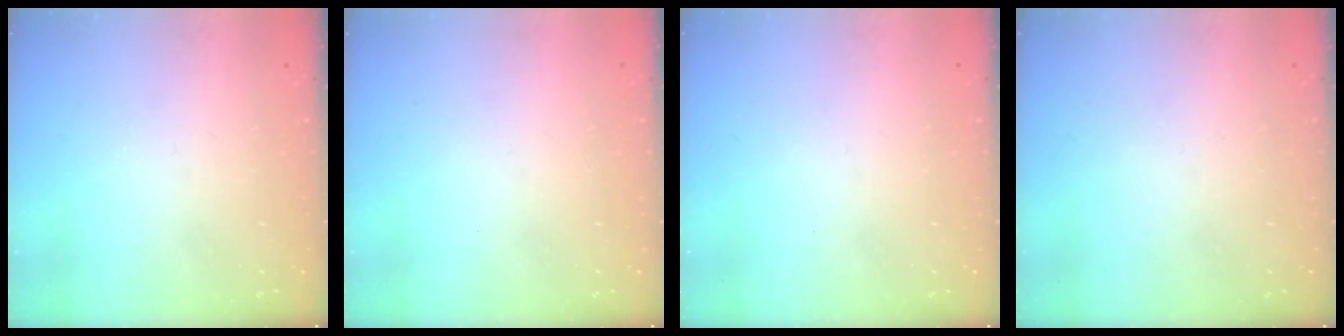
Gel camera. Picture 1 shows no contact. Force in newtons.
{"total": 0.0}
{"total": 0.0}
{"total": 0.0}